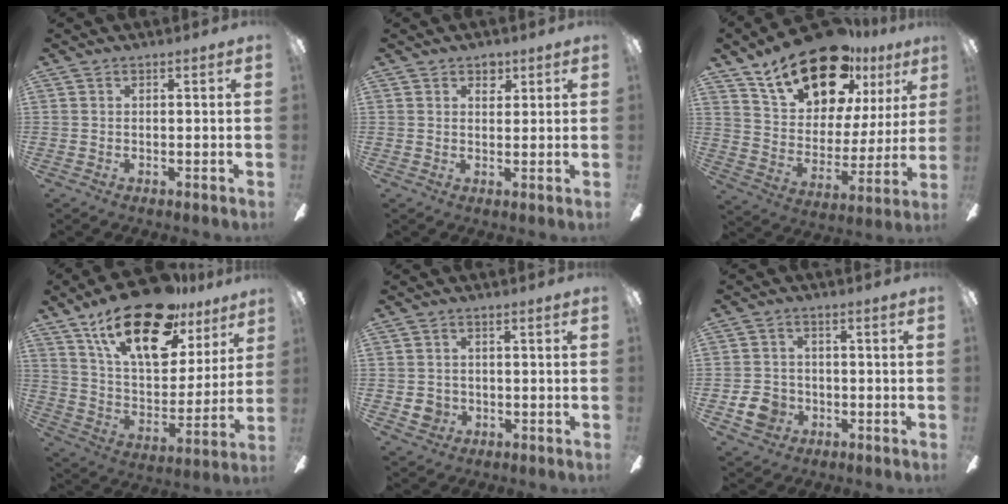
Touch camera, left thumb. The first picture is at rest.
{"total": 3.2, "force": [2.2, 2.1, 1.0], "torque": [0.007, -0.011, 0.034]}
{"total": 21.5, "force": [15.6, 10.2, 10.8], "torque": [-0.182, -0.096, 0.273]}
{"total": 25.0, "force": [16.0, 11.0, 15.8], "torque": [-0.262, -0.086, 0.278]}
{"total": 3.3, "force": [-0.6, 3.1, 0.9], "torque": [-0.010, 0.004, -0.011]}
{"total": 6.3, "force": [-2.1, 5.4, 2.5], "torque": [-0.061, 0.010, -0.040]}